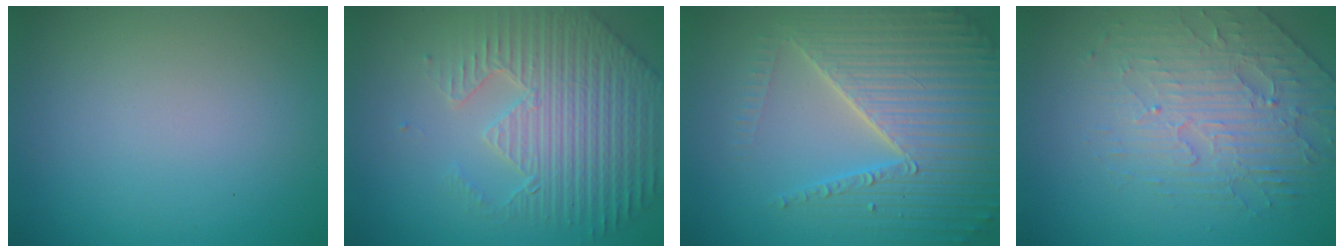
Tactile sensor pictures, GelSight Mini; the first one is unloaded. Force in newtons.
{"total": 7.0, "press": 5.4, "slide": 4.4}
{"total": 6.4, "press": 6.2, "slide": 1.5}
{"total": 4.0, "press": 3.6, "slide": 1.6}